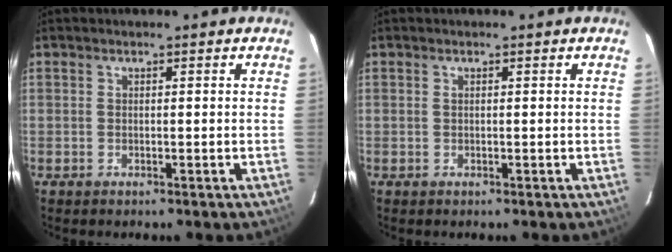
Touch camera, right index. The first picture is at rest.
{"total": 0.0}